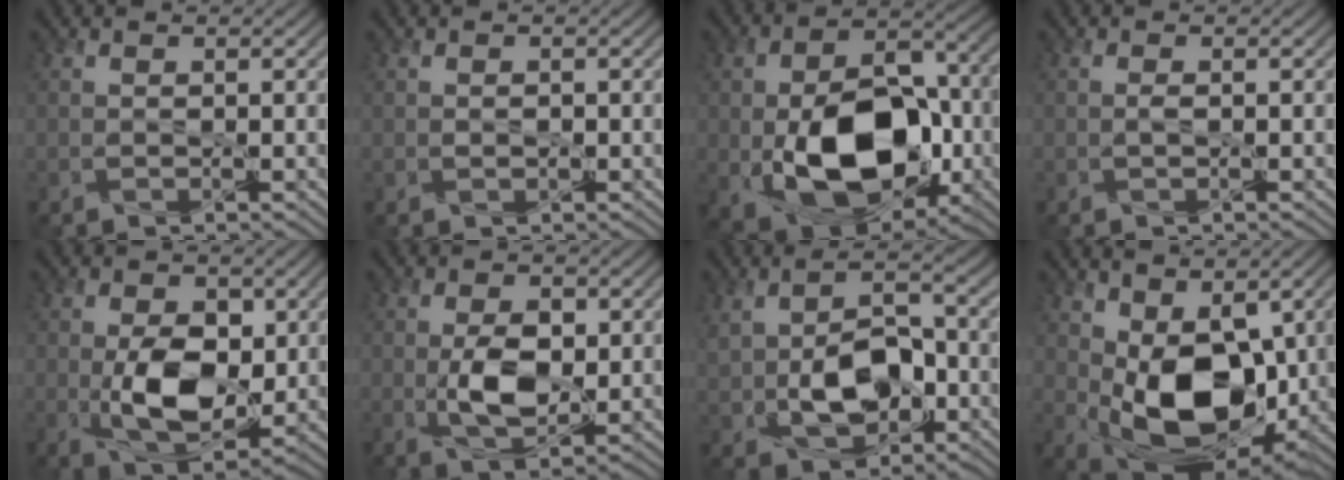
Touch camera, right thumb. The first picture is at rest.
{"total": 0.6, "force": [-0.2, 0.5, 0.3], "torque": [-0.013, -0.003, -0.003]}
{"total": 14.9, "force": [-4.0, 9.0, 11.2], "torque": [-0.192, -0.016, -0.070]}
{"total": 1.0, "force": [-0.5, 0.1, 0.8], "torque": [-0.022, 0.003, -0.011]}
{"total": 8.8, "force": [-0.5, 5.1, 7.2], "torque": [-0.136, -0.006, -0.010]}
{"total": 5.9, "force": [-0.5, 3.0, 5.0], "torque": [-0.099, -0.005, -0.007]}
{"total": 9.1, "force": [-1.7, 5.5, 7.0], "torque": [-0.145, -0.002, -0.032]}
{"total": 12.6, "force": [0.7, 7.4, 10.2], "torque": [-0.202, -0.023, 0.018]}